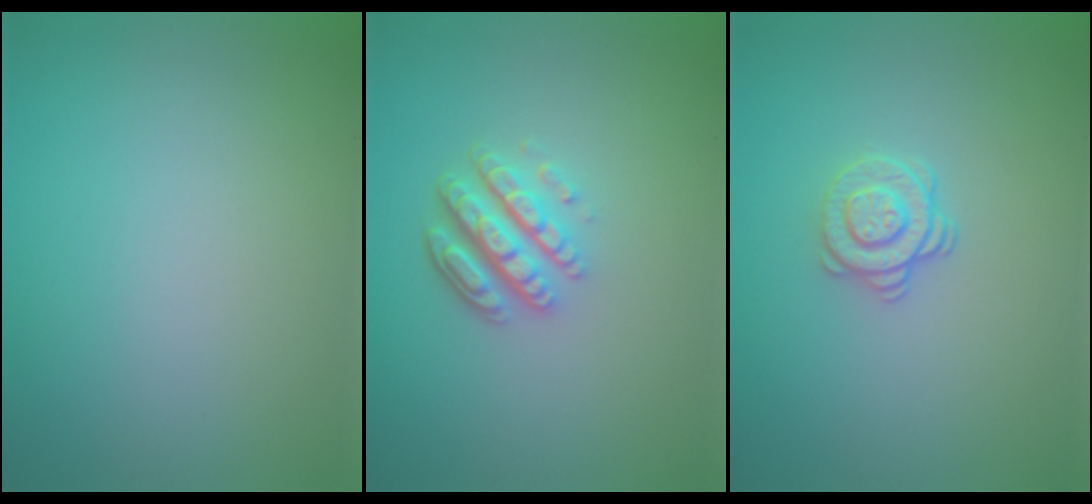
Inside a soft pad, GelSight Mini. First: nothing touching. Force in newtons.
{"total": 4.6, "press": 3.4, "slide": 3.2}
{"total": 2.1, "press": 1.7, "slide": 1.2}